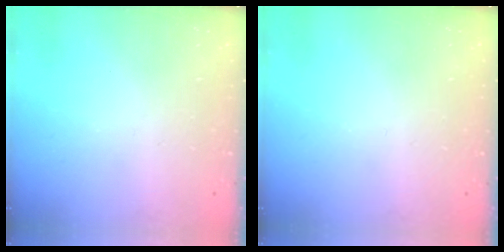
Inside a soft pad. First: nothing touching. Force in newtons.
{"total": 0.0}